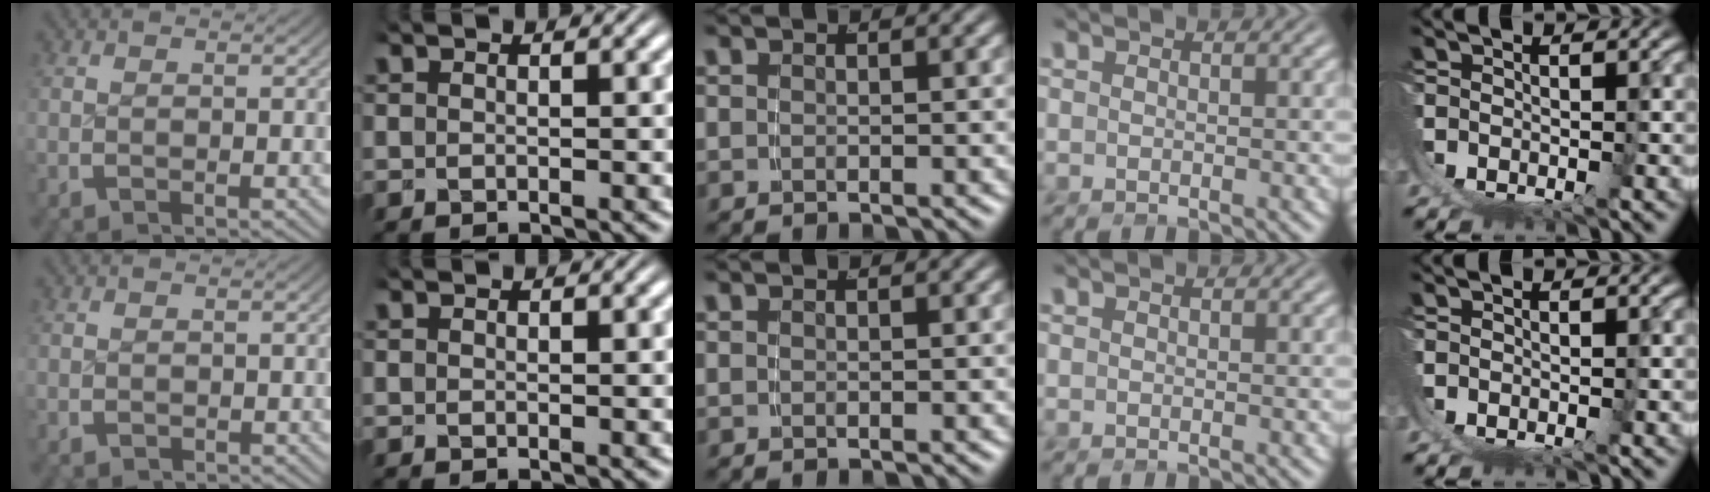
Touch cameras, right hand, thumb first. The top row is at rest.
{"thumb": {"total": 0.6, "force": [0.1, 0.0, -0.5], "torque": [0.011, 0.001, 0.002]}}